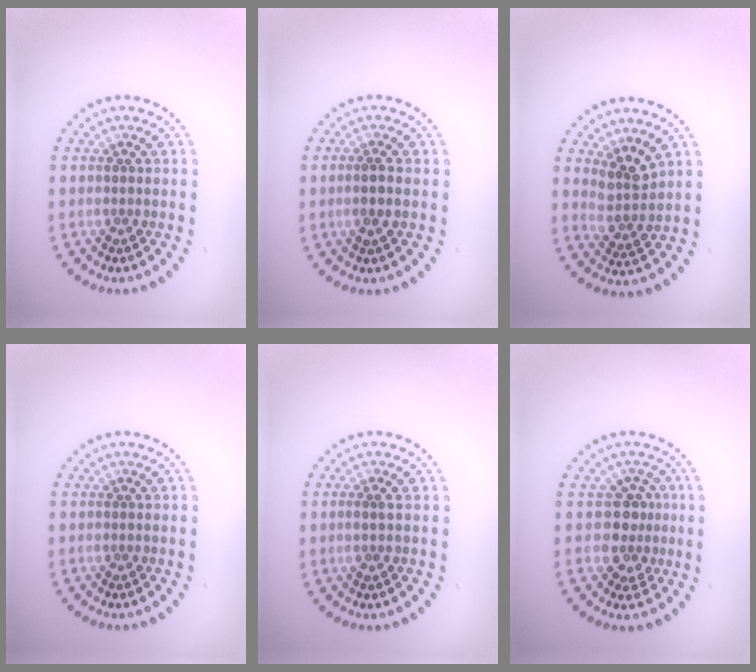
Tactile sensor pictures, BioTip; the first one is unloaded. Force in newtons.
{"total": 1.3, "press": 1.1, "slide": 0.7}
{"total": 2.7, "press": 2.0, "slide": 1.8}
{"total": 0.0}
{"total": 0.7, "press": 0.4, "slide": 0.6}
{"total": 2.8, "press": 2.4, "slide": 1.3}